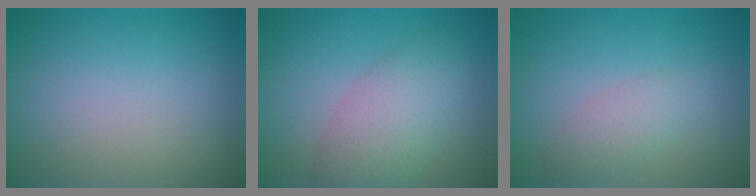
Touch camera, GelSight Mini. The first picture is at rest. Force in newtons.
{"total": 4.8, "press": 4.8, "slide": 0.2}
{"total": 2.2, "press": 2.2, "slide": 0.1}